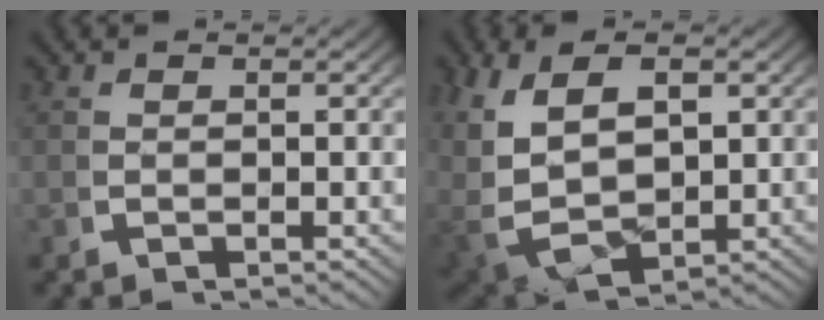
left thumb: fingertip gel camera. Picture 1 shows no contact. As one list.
[{"total": 8.7, "force": [-0.1, 6.2, 6.1], "torque": [-0.167, -0.041, 0.027]}]